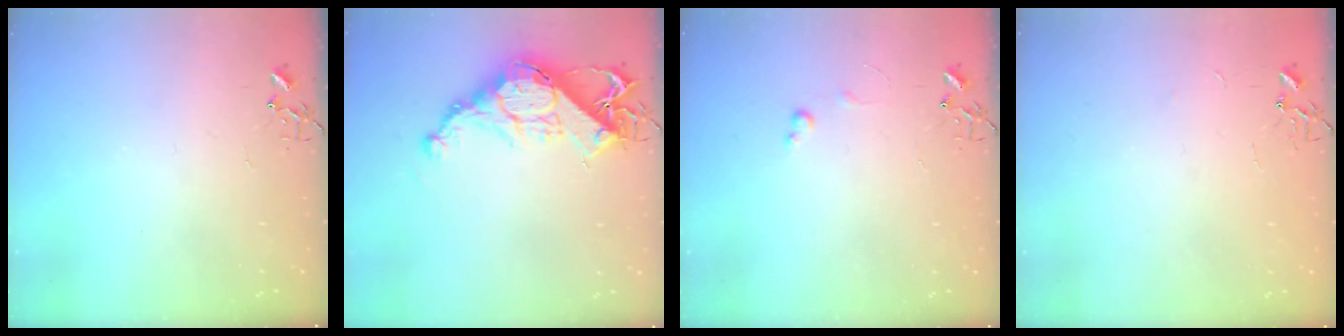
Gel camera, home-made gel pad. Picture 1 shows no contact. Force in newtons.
{"total": 15.7, "press": 15.7, "slide": 1.1}
{"total": 4.2, "press": 4.2, "slide": 0.6}
{"total": 2.4, "press": 2.4, "slide": 0.3}